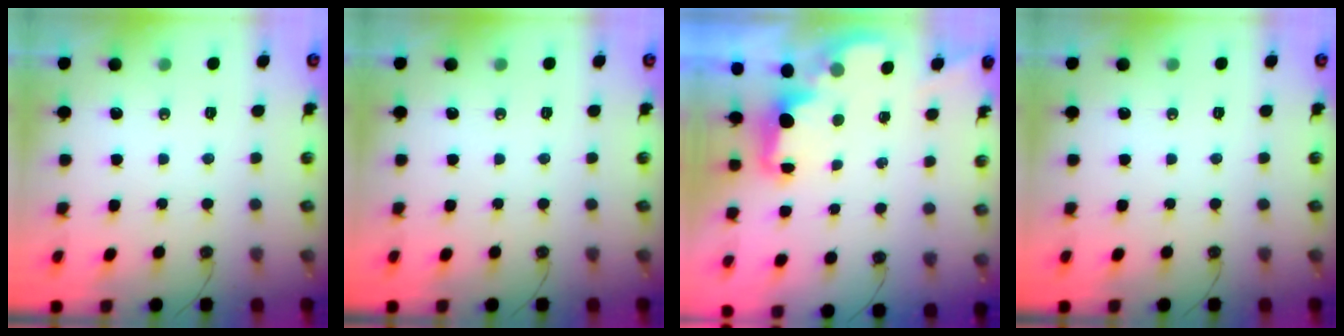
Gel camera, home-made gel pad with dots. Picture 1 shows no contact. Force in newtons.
{"total": 0.0}
{"total": 2.0, "press": 1.9, "slide": 0.8}
{"total": 0.0}